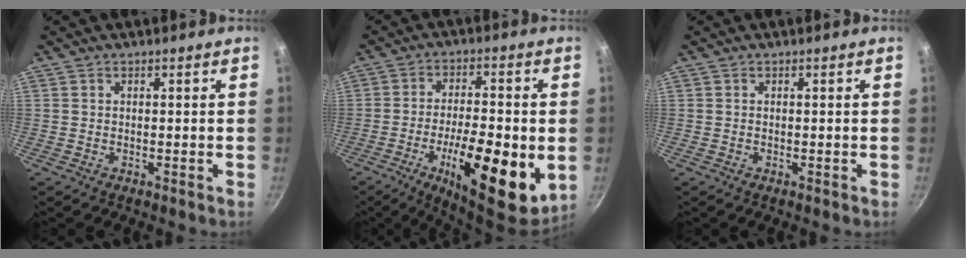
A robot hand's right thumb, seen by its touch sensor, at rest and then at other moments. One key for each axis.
{"total": 17.3, "fx": -4.8, "fy": 5.6, "fz": 15.7, "tx": -0.238, "ty": 0.011, "tz": -0.074}
{"total": 0.0}